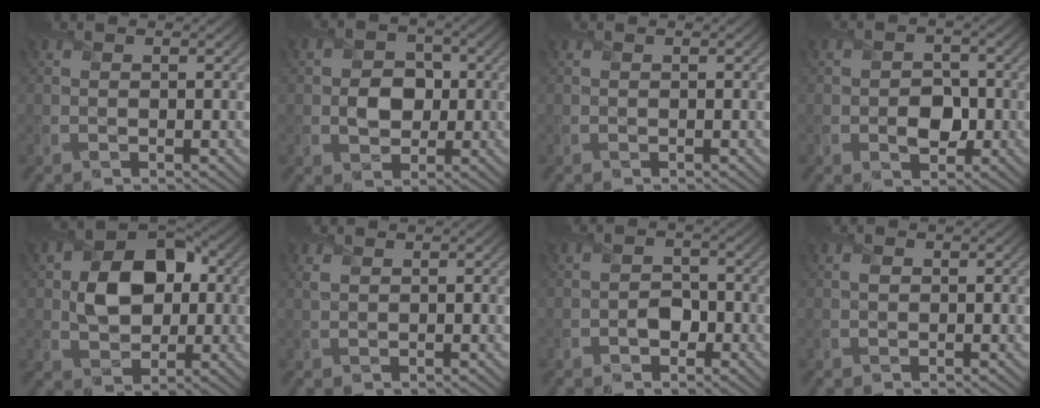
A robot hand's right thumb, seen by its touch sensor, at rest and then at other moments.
{"total": 4.2, "force": [-0.4, 3.6, 2.2], "torque": [-0.041, -0.006, -0.018]}
{"total": 0.0}
{"total": 3.5, "force": [-0.8, 2.7, 2.1], "torque": [-0.028, -0.002, -0.020]}
{"total": 9.1, "force": [0.8, 6.7, 6.2], "torque": [-0.113, 0.009, 0.010]}
{"total": 1.0, "force": [0.6, 0.6, 0.5], "torque": [-0.015, 0.003, 0.014]}
{"total": 2.4, "force": [-1.1, 1.8, 1.2], "torque": [-0.014, 0.001, -0.023]}
{"total": 0.5, "force": [-0.1, 0.5, 0.1], "torque": [-0.002, -0.003, -0.004]}